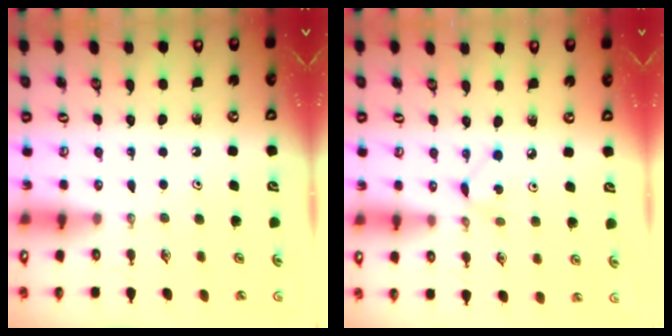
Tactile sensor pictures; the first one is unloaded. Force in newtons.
{"total": 4.2, "press": 4.1, "slide": 0.5}